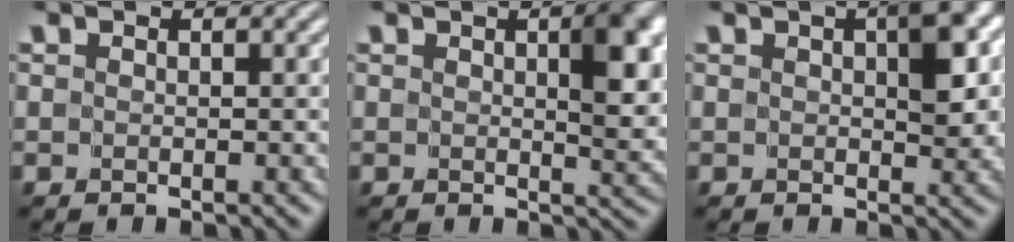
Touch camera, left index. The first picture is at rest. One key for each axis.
{"total": 4.4, "fx": 1.0, "fy": 1.8, "fz": 3.9, "tx": -0.047, "ty": -0.002, "tz": 0.017}
{"total": 4.4, "fx": 0.8, "fy": 2.2, "fz": 3.8, "tx": -0.043, "ty": 0.004, "tz": 0.007}